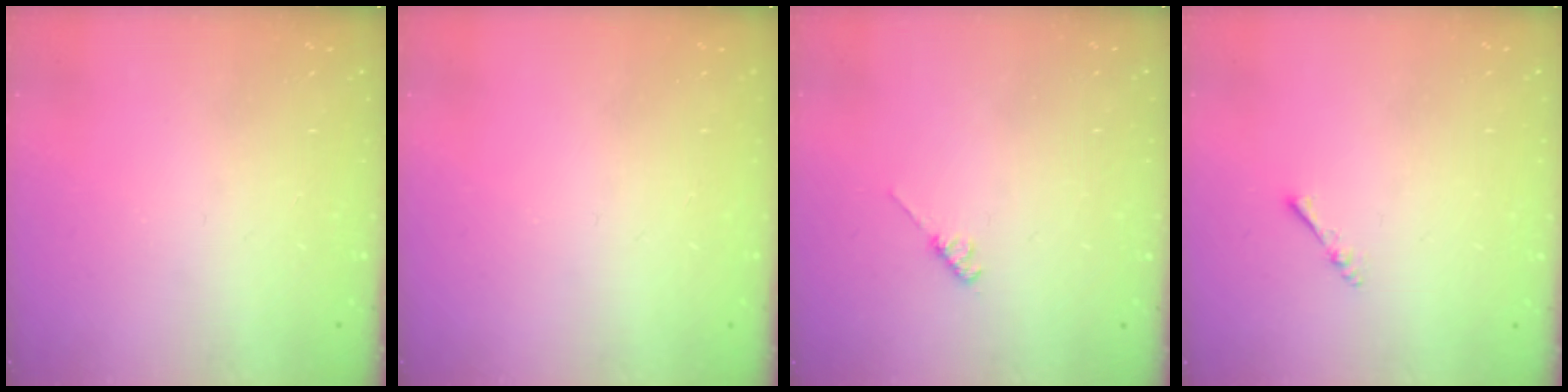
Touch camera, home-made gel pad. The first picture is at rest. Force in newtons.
{"total": 0.0}
{"total": 2.6, "press": 2.5, "slide": 0.4}
{"total": 2.4, "press": 2.3, "slide": 0.5}